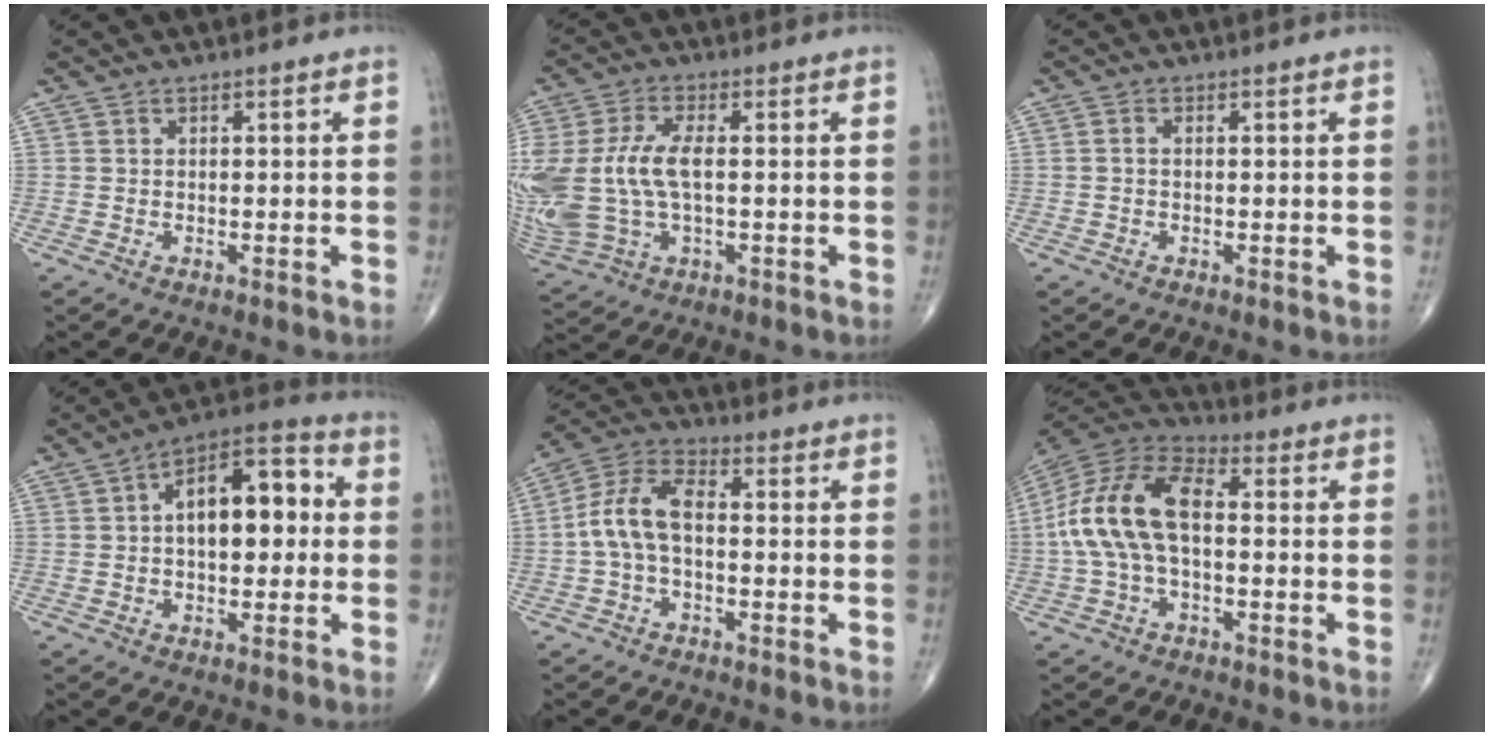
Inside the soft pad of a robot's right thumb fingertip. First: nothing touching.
{"total": 16.8, "force": [0.1, 9.0, 14.2], "torque": [-0.355, 0.002, 0.013]}
{"total": 0.8, "force": [-0.1, 0.5, 0.7], "torque": [-0.011, 0.001, -0.005]}
{"total": 14.2, "force": [1.4, 7.5, 11.9], "torque": [-0.155, 0.034, 0.010]}
{"total": 9.1, "force": [-0.8, 5.0, 7.6], "torque": [-0.155, 0.034, -0.026]}
{"total": 15.2, "force": [-0.1, 8.2, 12.8], "torque": [-0.263, 0.039, -0.013]}